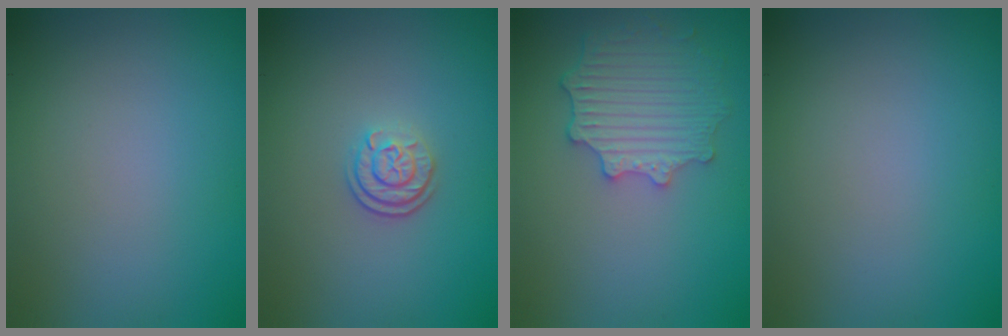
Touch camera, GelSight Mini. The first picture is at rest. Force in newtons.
{"total": 2.3, "press": 1.9, "slide": 1.4}
{"total": 4.5, "press": 4.0, "slide": 2.1}
{"total": 0.0}